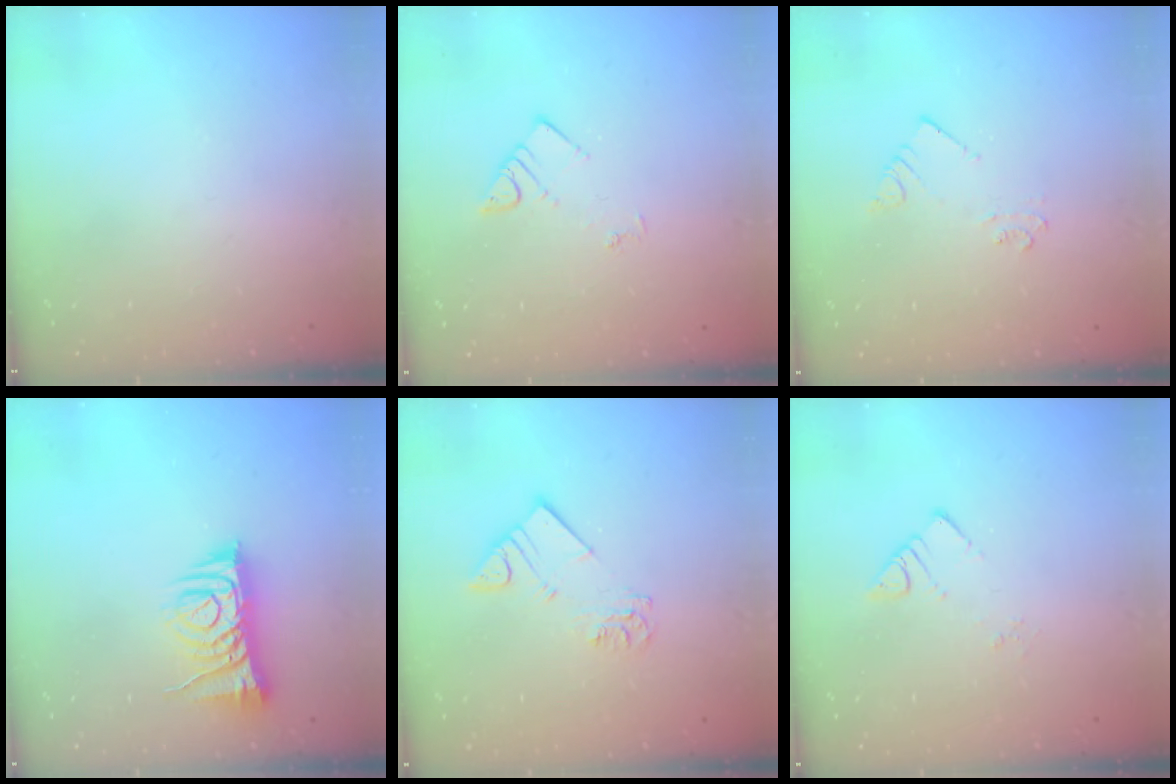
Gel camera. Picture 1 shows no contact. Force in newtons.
{"total": 3.7, "press": 3.6, "slide": 0.4}
{"total": 2.5, "press": 2.5, "slide": 0.2}
{"total": 9.0, "press": 8.9, "slide": 1.4}
{"total": 5.9, "press": 5.9, "slide": 0.4}
{"total": 2.6, "press": 2.6, "slide": 0.1}